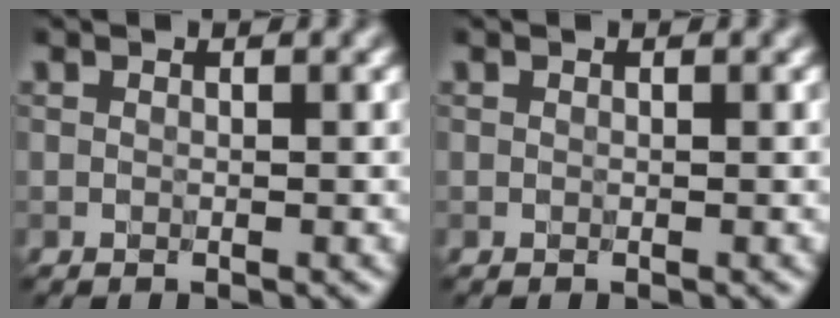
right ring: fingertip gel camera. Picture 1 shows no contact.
{"total": 0.0}